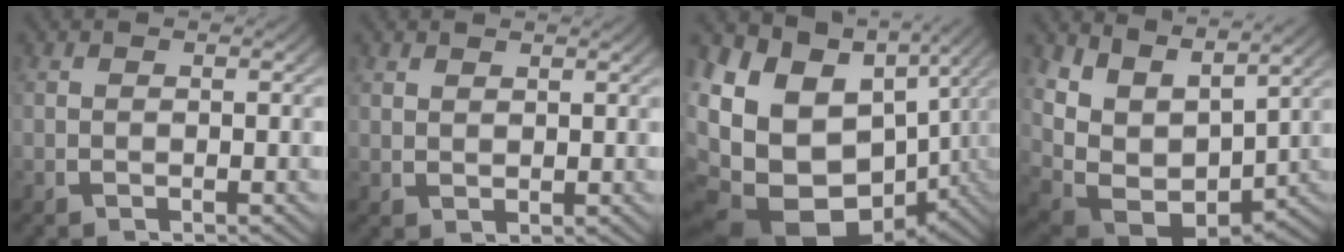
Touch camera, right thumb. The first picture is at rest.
{"total": 1.3, "force": [1.2, 0.4, 0.2], "torque": [0.004, 0.000, 0.029]}
{"total": 22.9, "force": [-3.2, 17.3, 14.6], "torque": [-0.319, -0.082, -0.022]}
{"total": 11.1, "force": [0.2, 7.7, 7.9], "torque": [-0.181, -0.048, 0.023]}